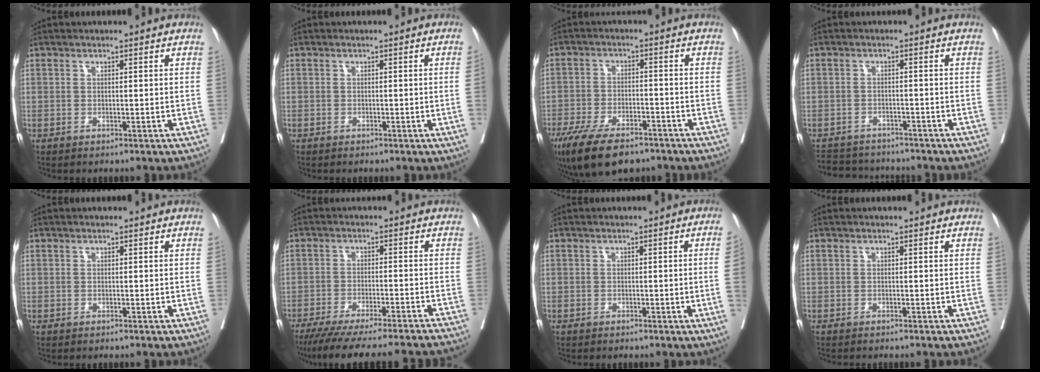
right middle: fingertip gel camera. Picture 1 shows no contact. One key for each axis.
{"total": 1.1, "fx": -0.3, "fy": -0.4, "fz": 1.0, "tx": -0.012, "ty": -0.001, "tz": -0.005}
{"total": 12.8, "fx": -9.4, "fy": 4.5, "fz": 7.5, "tx": -0.141, "ty": -0.019, "tz": -0.152}
{"total": 6.9, "fx": -6.6, "fy": 2.0, "fz": 0.6, "tx": -0.009, "ty": 0.005, "tz": -0.097}
{"total": 0.0}
{"total": 21.0, "fx": -18.9, "fy": 0.3, "fz": 9.2, "tx": -0.119, "ty": -0.054, "tz": -0.260}
{"total": 3.5, "fx": -0.7, "fy": -0.9, "fz": 3.3, "tx": -0.046, "ty": -0.002, "tz": -0.007}
{"total": 0.9, "fx": -0.8, "fy": 0.0, "fz": 0.3, "tx": -0.005, "ty": -0.002, "tz": -0.013}